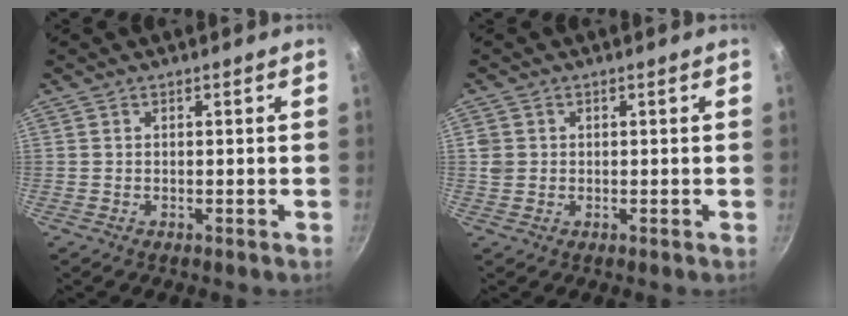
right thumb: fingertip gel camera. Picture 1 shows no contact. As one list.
[{"total": 2.5, "force": [0.3, 2.2, 1.0], "torque": [-0.013, 0.000, 0.009]}]